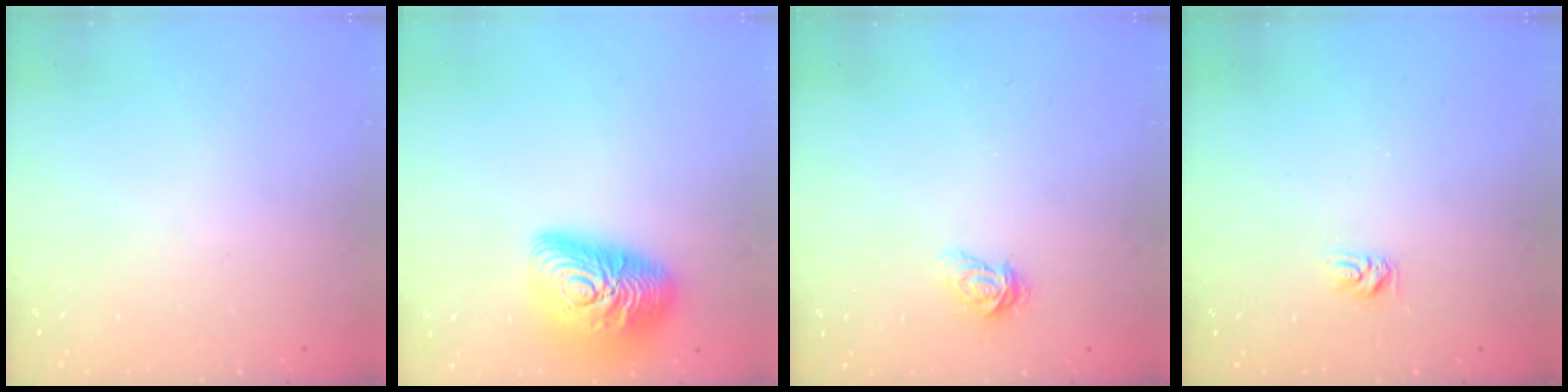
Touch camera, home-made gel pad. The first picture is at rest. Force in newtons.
{"total": 18.2, "press": 18.1, "slide": 1.3}
{"total": 3.4, "press": 3.4, "slide": 0.4}
{"total": 3.6, "press": 3.5, "slide": 0.4}